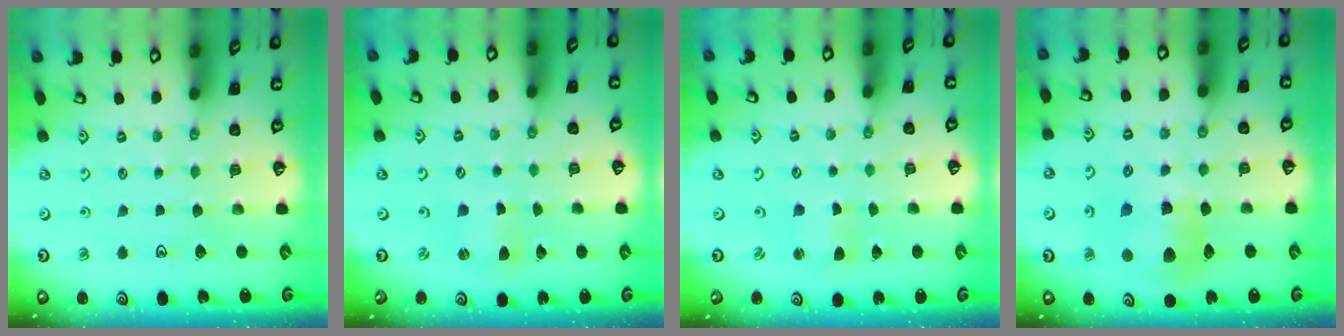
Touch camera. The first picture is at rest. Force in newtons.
{"total": 1.1, "press": 1.1, "slide": 0.1}
{"total": 1.7, "press": 1.6, "slide": 0.3}
{"total": 9.8, "press": 9.8, "slide": 1.0}